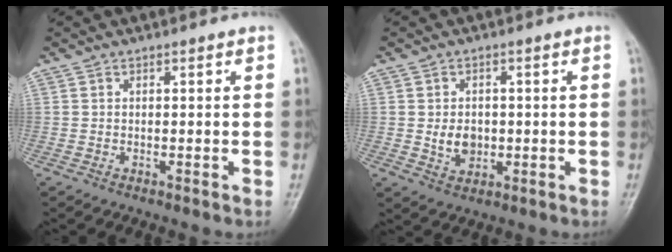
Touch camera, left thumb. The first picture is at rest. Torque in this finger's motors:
{"motor_torque": [-0.05, 0.06, 0.29, 0.11, 0.00]}